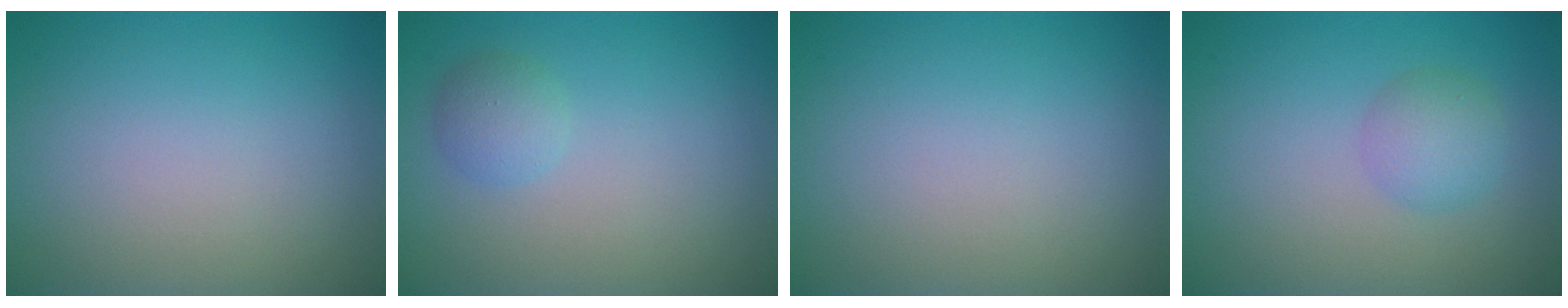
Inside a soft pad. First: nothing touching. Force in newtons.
{"total": 1.7, "press": 1.7, "slide": 0.1}
{"total": 0.0}
{"total": 2.4, "press": 2.4, "slide": 0.0}